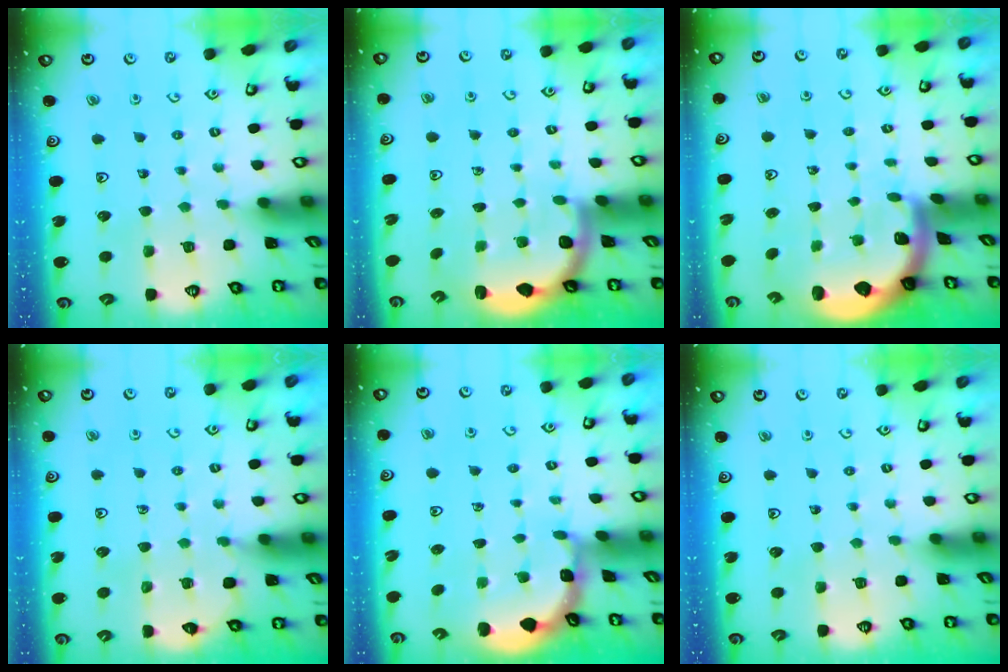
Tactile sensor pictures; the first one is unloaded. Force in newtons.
{"total": 2.6, "press": 2.5, "slide": 0.6}
{"total": 1.9, "press": 1.9, "slide": 0.3}
{"total": 5.2, "press": 5.1, "slide": 1.1}
{"total": 2.0, "press": 2.0, "slide": 0.3}
{"total": 0.0}